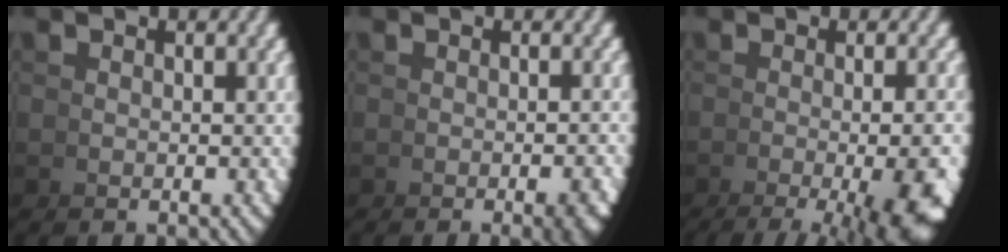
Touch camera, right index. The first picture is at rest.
{"total": 2.5, "force": [-1.3, 0.6, 2.1], "torque": [-0.019, 0.005, -0.022]}
{"total": 11.7, "force": [-5.2, 4.4, 9.5], "torque": [-0.113, -0.031, -0.060]}